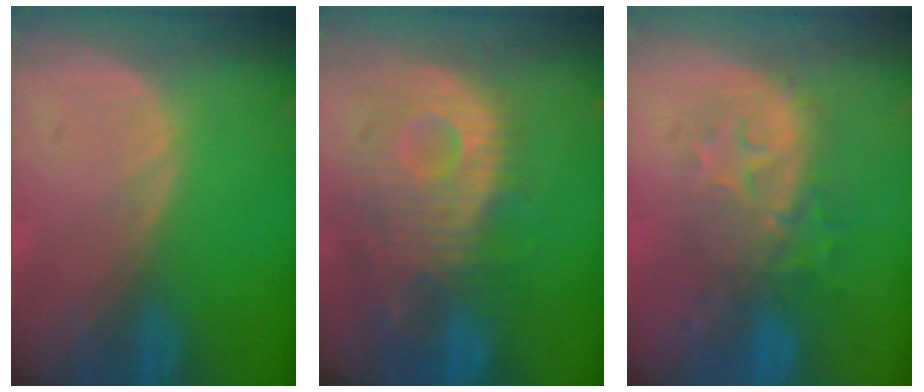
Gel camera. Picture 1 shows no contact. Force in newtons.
{"total": 12.1, "press": 10.7, "slide": 5.5}
{"total": 8.9, "press": 8.5, "slide": 2.7}